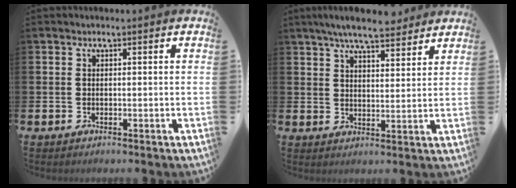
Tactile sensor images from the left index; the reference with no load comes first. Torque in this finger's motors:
{"motor_torque": [0.53, -0.46, 0.90, 0.21]}